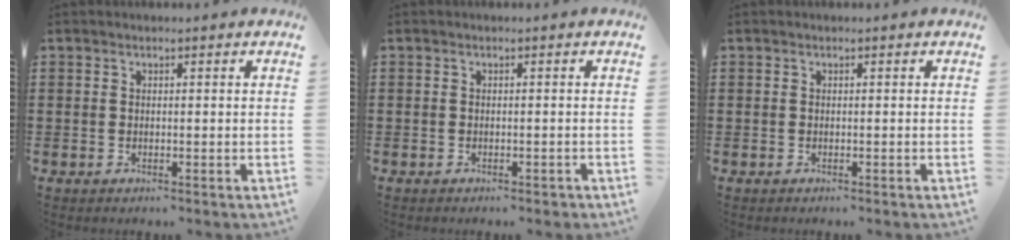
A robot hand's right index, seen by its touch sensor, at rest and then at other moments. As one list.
[{"total": 0.6, "force": [-0.6, 0.2, 0.2], "torque": [-0.007, -0.003, -0.011]}, {"total": 0.0}]